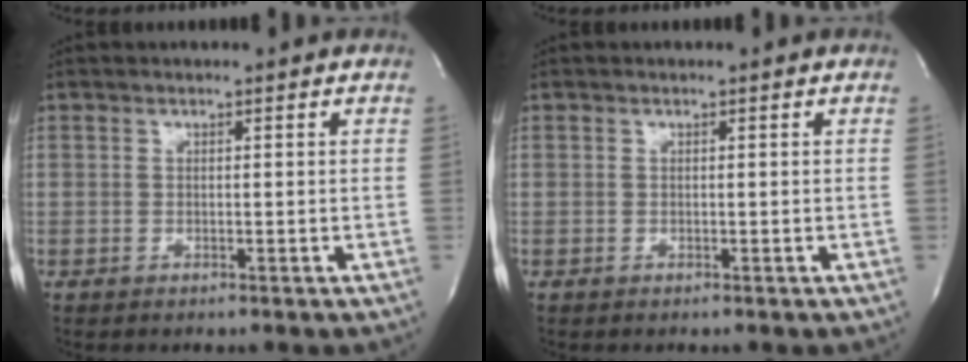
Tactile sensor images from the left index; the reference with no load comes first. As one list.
[{"total": 0.0}]